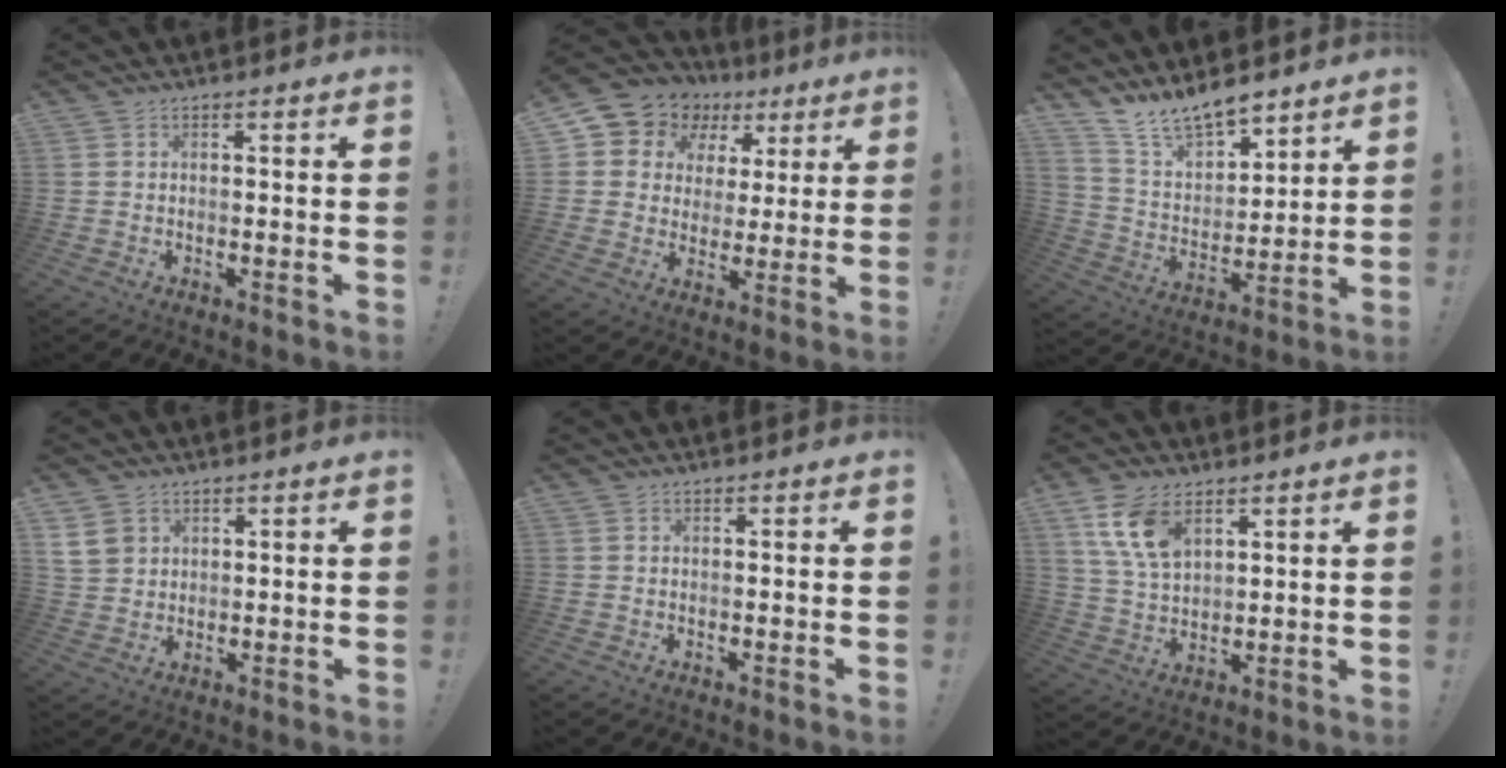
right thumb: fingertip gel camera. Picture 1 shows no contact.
{"total": 8.9, "force": [4.0, 7.7, 2.0], "torque": [-0.031, -0.035, 0.076]}
{"total": 13.1, "force": [11.8, 4.4, 3.7], "torque": [-0.081, -0.094, 0.219]}
{"total": 6.3, "force": [3.0, 4.9, 2.6], "torque": [-0.047, -0.008, 0.060]}
{"total": 0.0}
{"total": 11.1, "force": [6.2, 6.0, 7.0], "torque": [-0.149, -0.018, 0.116]}